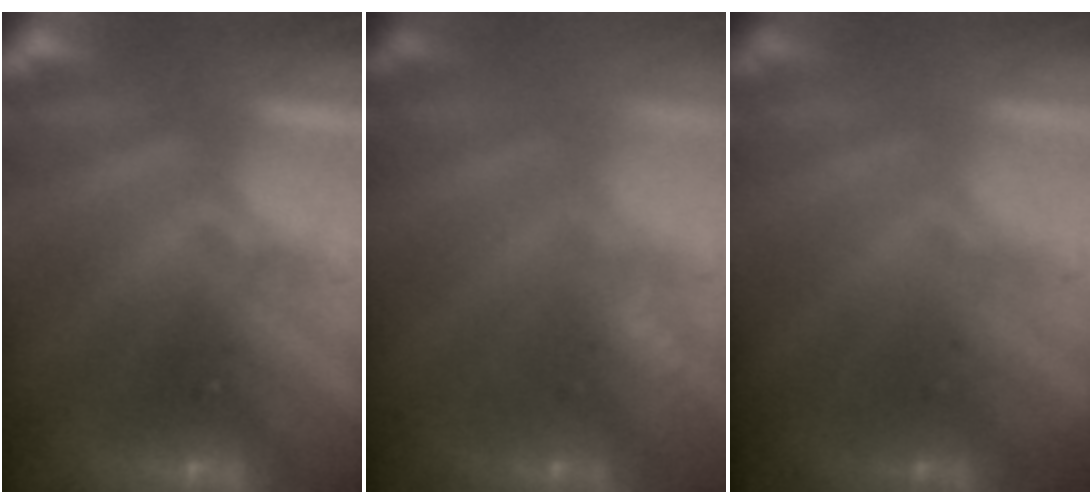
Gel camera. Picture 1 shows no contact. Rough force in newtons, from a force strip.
{"total": 2.5}
{"total": 1.3}